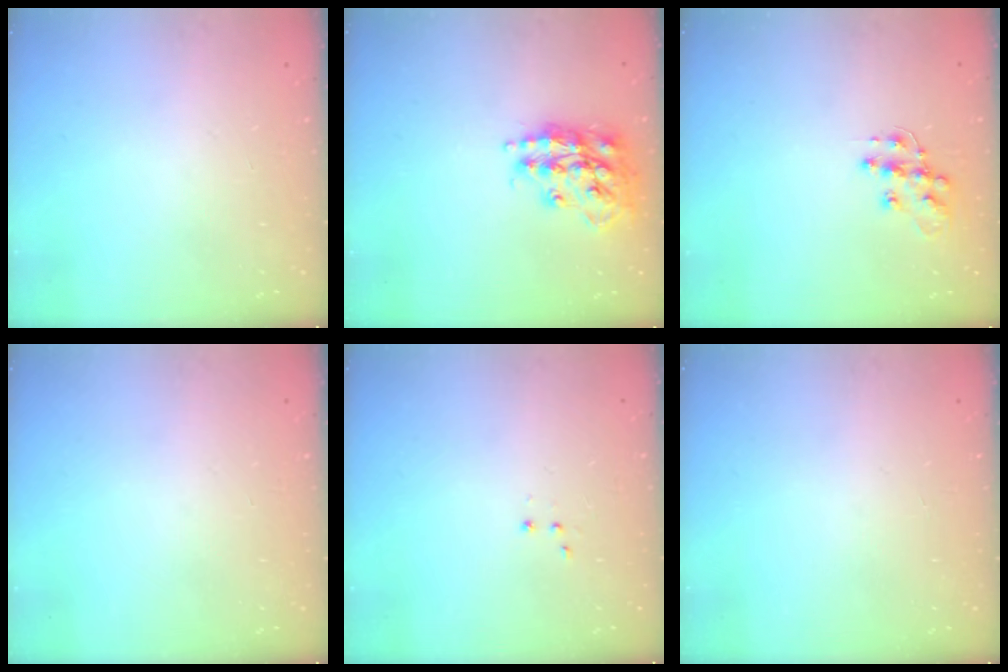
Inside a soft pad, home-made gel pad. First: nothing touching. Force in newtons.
{"total": 18.7, "press": 18.6, "slide": 1.6}
{"total": 10.7, "press": 10.7, "slide": 0.7}
{"total": 0.0}
{"total": 3.0, "press": 2.9, "slide": 0.7}
{"total": 0.0}